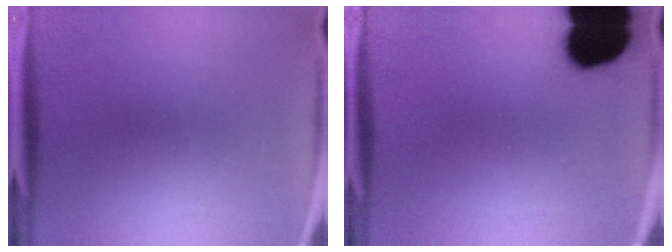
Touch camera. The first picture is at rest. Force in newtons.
{"total": 17.4}